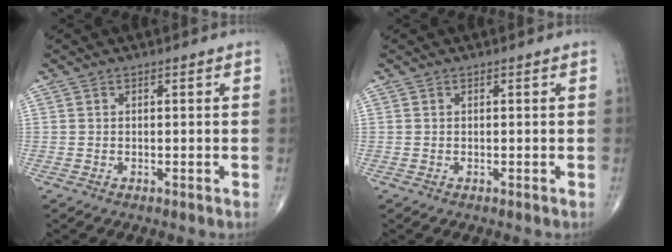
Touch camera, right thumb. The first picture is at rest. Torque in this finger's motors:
{"motor_torque": [0.00, 0.00, 0.02, 0.04, 0.00]}